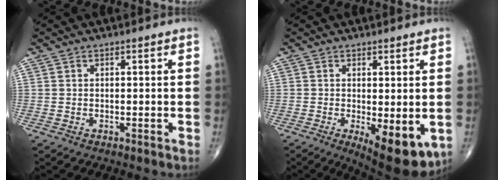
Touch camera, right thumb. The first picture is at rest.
{"total": 10.3, "force": [-2.6, 3.8, 9.2], "torque": [-0.121, -0.023, -0.026]}